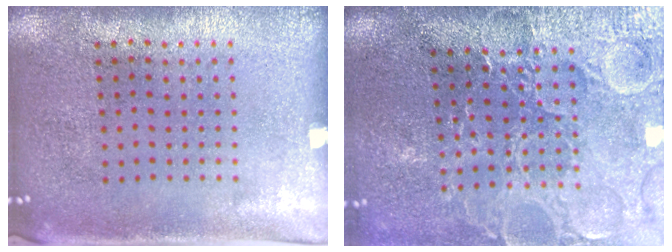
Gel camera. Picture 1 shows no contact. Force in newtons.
{"total": 4.1, "press": 3.7, "slide": 1.7}